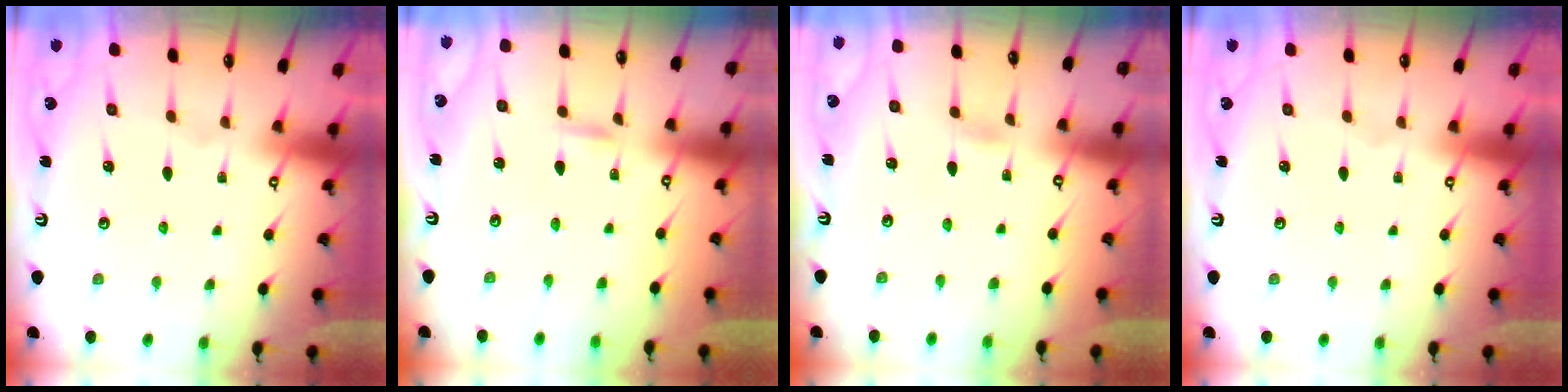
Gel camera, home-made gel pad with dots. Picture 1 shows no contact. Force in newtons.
{"total": 1.6, "press": 1.6, "slide": 0.1}
{"total": 1.6, "press": 1.6, "slide": 0.2}
{"total": 0.0}